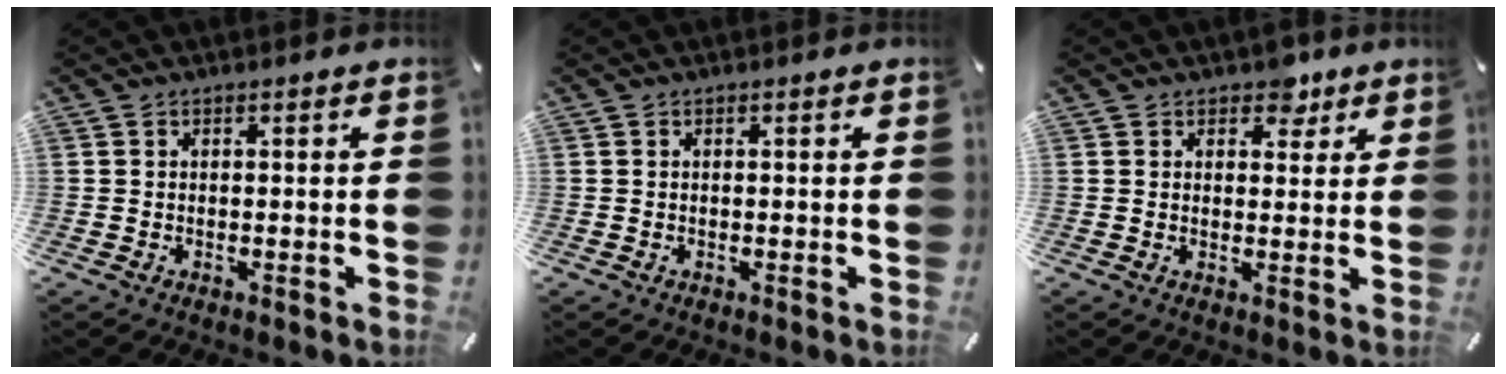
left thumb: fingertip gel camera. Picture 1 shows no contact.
{"total": 0.0}
{"total": 5.2, "force": [3.3, 3.5, 2.0], "torque": [-0.003, -0.014, 0.050]}